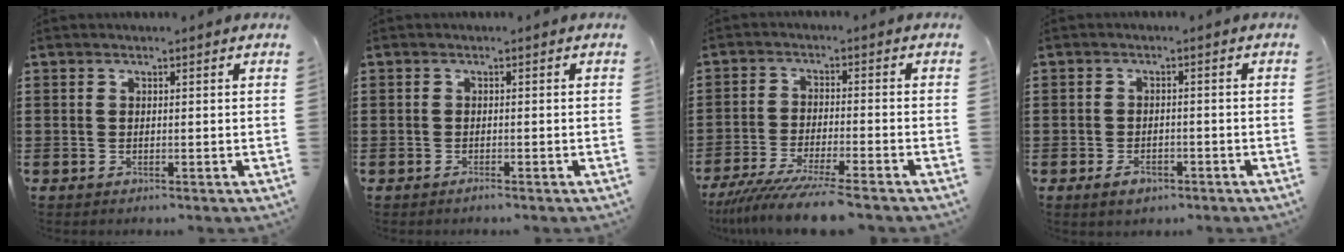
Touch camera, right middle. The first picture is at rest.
{"total": 0.8, "force": [-0.7, 0.0, 0.3], "torque": [-0.009, -0.005, -0.012]}
{"total": 6.9, "force": [-6.2, -0.5, 3.1], "torque": [-0.063, -0.019, -0.117]}
{"total": 2.5, "force": [-1.5, 1.3, 1.5], "torque": [-0.028, 0.000, -0.028]}